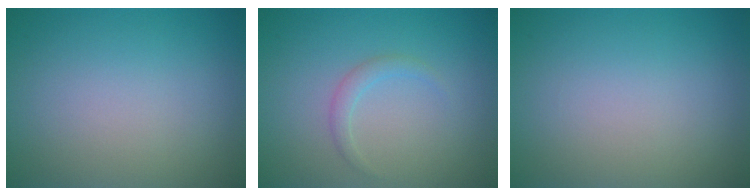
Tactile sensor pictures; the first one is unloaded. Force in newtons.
{"total": 1.2, "press": 1.1, "slide": 0.1}
{"total": 0.0}